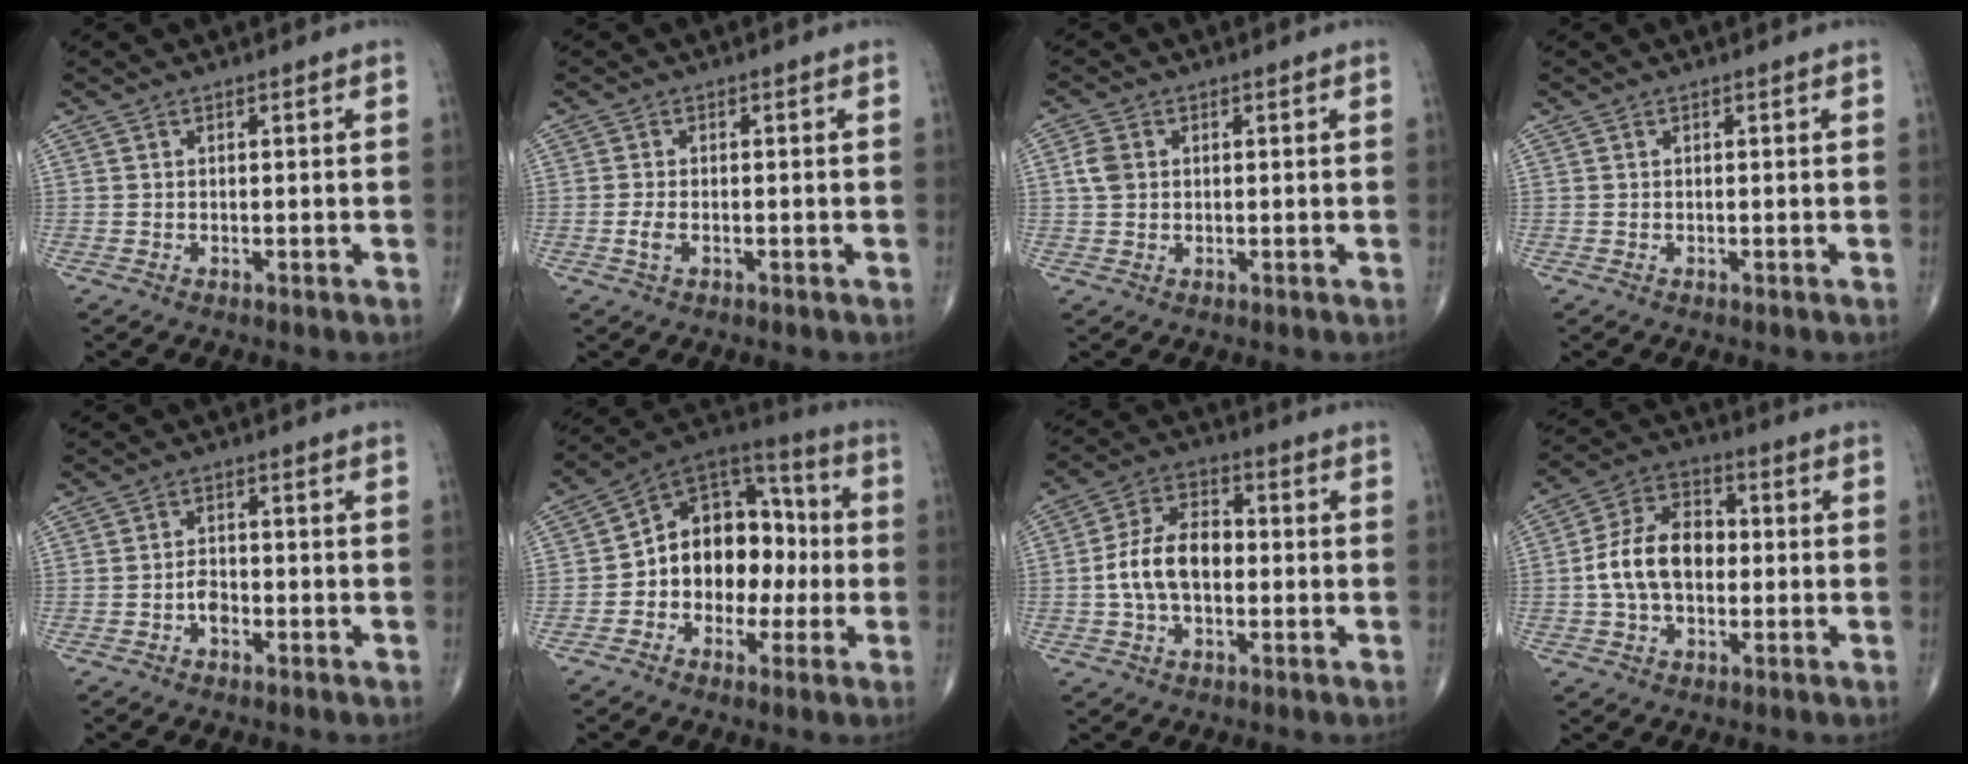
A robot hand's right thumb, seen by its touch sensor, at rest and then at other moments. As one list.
[{"total": 1.9, "force": [-0.6, 1.0, 1.5], "torque": [-0.035, 0.002, -0.013]}, {"total": 3.3, "force": [0.6, 2.5, 2.0], "torque": [-0.043, 0.006, 0.009]}, {"total": 0.0}, {"total": 2.6, "force": [-1.2, 1.6, 1.6], "torque": [-0.020, 0.008, -0.025]}, {"total": 16.1, "force": [-1.8, 11.7, 10.9], "torque": [-0.118, 0.051, -0.039]}, {"total": 10.8, "force": [-0.9, 6.7, 8.4], "torque": [-0.150, 0.029, -0.026]}, {"total": 12.1, "force": [-0.5, 8.0, 9.1], "torque": [-0.157, 0.031, -0.019]}]